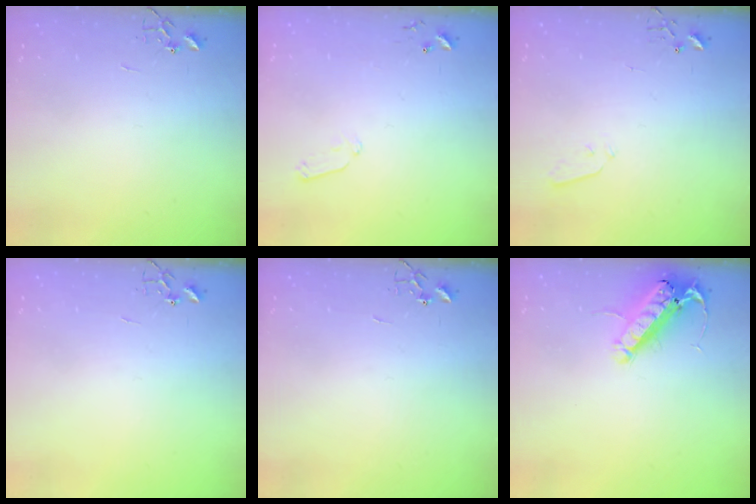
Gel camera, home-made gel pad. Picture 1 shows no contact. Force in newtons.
{"total": 6.0, "press": 5.9, "slide": 1.0}
{"total": 3.5, "press": 3.5, "slide": 0.6}
{"total": 0.0}
{"total": 0.0}
{"total": 15.2, "press": 15.0, "slide": 2.7}